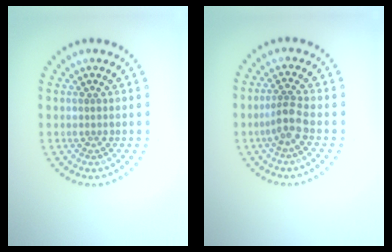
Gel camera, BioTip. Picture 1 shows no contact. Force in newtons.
{"total": 2.3, "press": 1.8, "slide": 1.5}